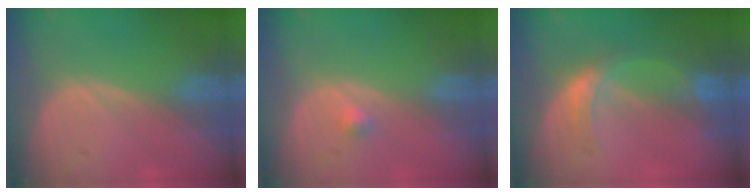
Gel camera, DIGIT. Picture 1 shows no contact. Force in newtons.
{"total": 1.2, "press": 1.1, "slide": 0.6}
{"total": 5.2, "press": 4.8, "slide": 1.9}